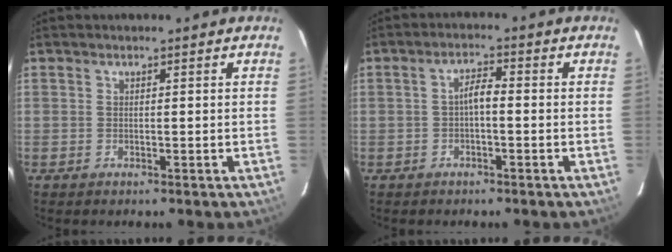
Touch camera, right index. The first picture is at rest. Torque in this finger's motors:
{"motor_torque": [0.26, -0.17, 0.25, 0.05]}